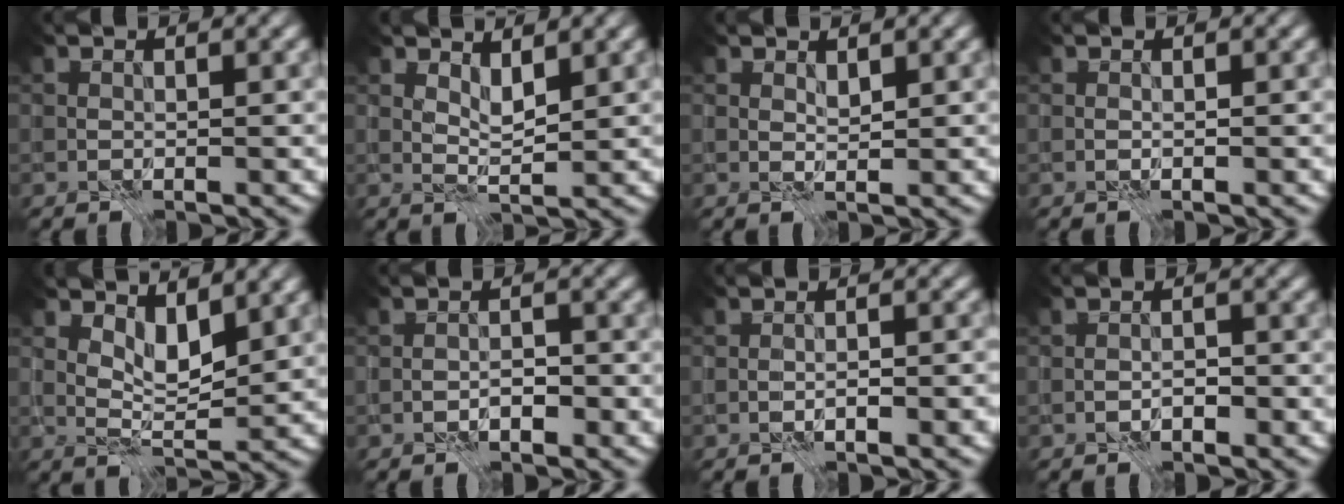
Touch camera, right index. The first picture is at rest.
{"total": 1.8, "force": [1.3, 0.4, 1.2], "torque": [-0.027, -0.007, 0.026]}
{"total": 0.8, "force": [0.6, 0.2, 0.5], "torque": [-0.012, -0.005, 0.011]}
{"total": 0.0}
{"total": 3.1, "force": [2.0, 1.1, 2.2], "torque": [-0.044, -0.010, 0.035]}
{"total": 1.4, "force": [-0.7, 0.6, 1.0], "torque": [-0.015, 0.007, -0.014]}
{"total": 1.6, "force": [-0.7, 0.5, 1.4], "torque": [-0.023, 0.006, -0.014]}
{"total": 1.0, "force": [-0.7, 0.4, 0.7], "torque": [-0.012, 0.006, -0.013]}